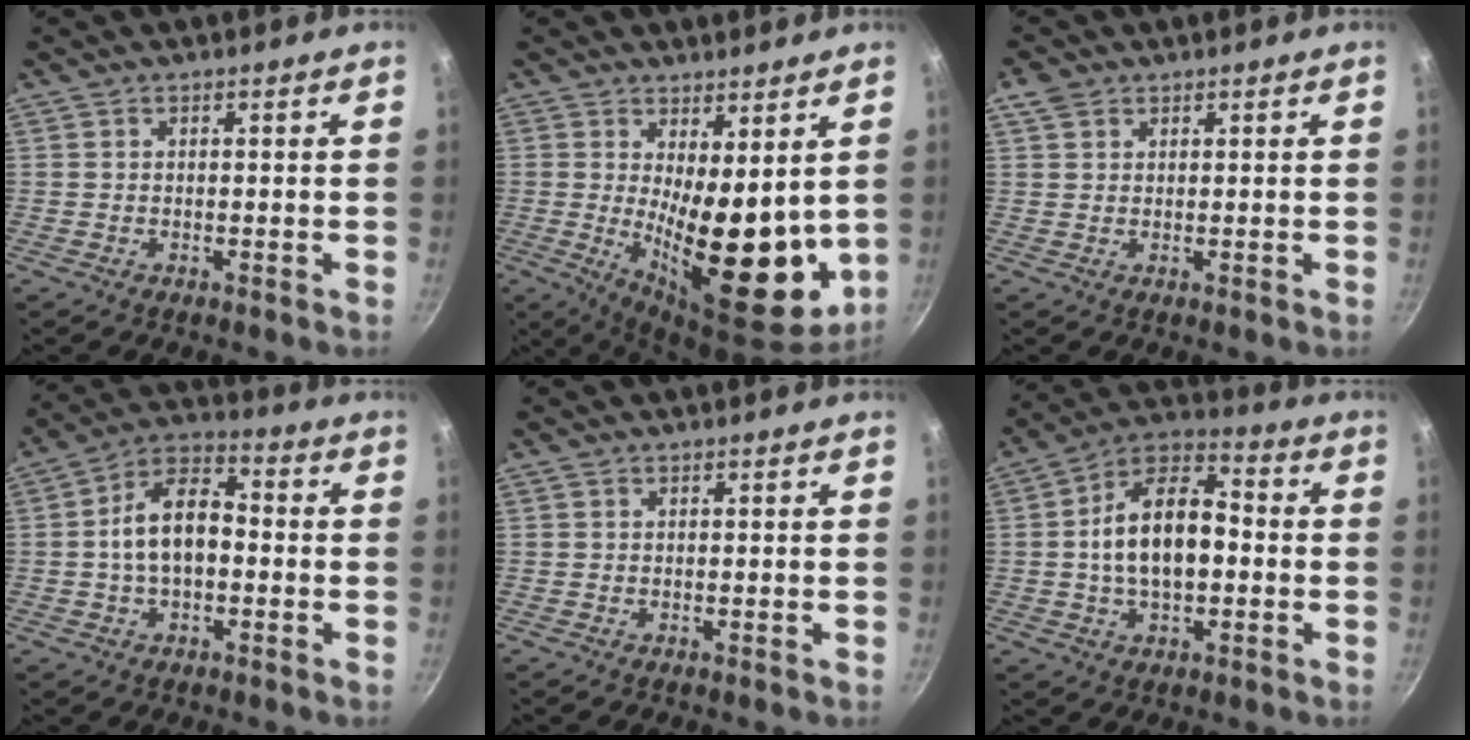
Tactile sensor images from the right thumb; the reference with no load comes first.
{"total": 16.2, "force": [1.5, 6.6, 14.7], "torque": [-0.183, -0.042, 0.037]}
{"total": 2.9, "force": [1.6, 2.0, 1.3], "torque": [-0.020, 0.000, 0.030]}
{"total": 11.4, "force": [-0.8, 6.9, 9.0], "torque": [-0.133, 0.040, -0.026]}
{"total": 0.0}
{"total": 14.9, "force": [-0.5, 8.6, 12.2], "torque": [-0.181, 0.039, -0.021]}